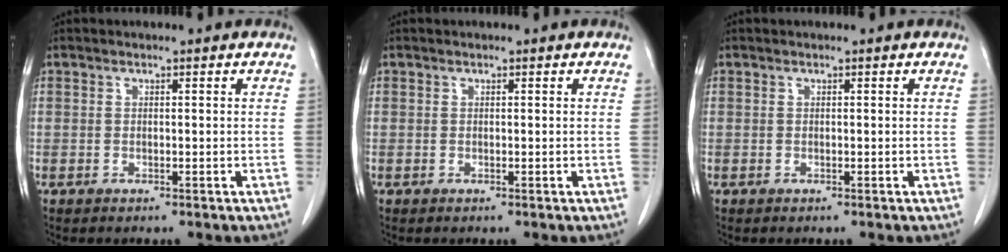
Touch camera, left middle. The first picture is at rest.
{"total": 0.0}
{"total": 0.0}